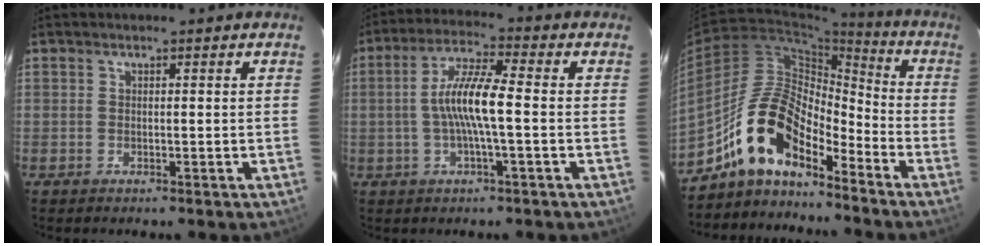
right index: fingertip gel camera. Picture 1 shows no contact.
{"total": 8.9, "force": [-1.1, 0.8, 8.8], "torque": [-0.177, 0.010, -0.022]}
{"total": 13.4, "force": [-10.1, 4.8, 7.3], "torque": [-0.136, 0.020, -0.202]}